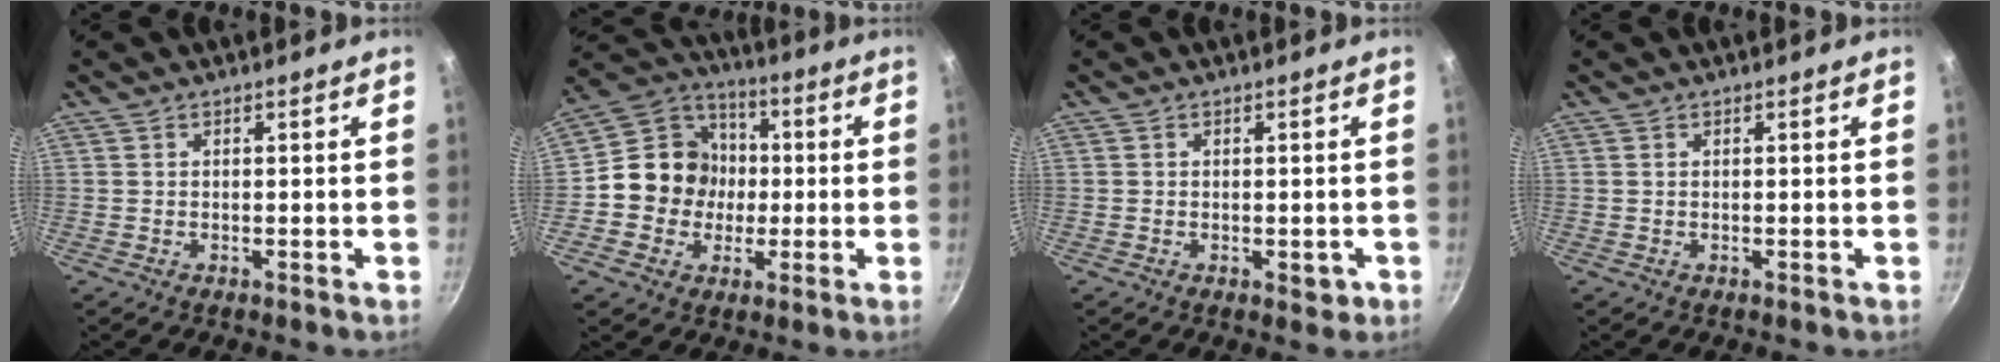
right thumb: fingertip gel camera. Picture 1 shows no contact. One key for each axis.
{"total": 13.1, "fx": -1.0, "fy": 12.0, "fz": 5.1, "tx": -0.048, "ty": 0.027, "tz": -0.033}
{"total": 2.3, "fx": -0.7, "fy": 1.5, "fz": 1.6, "tx": -0.010, "ty": 0.003, "tz": -0.008}
{"total": 0.0}